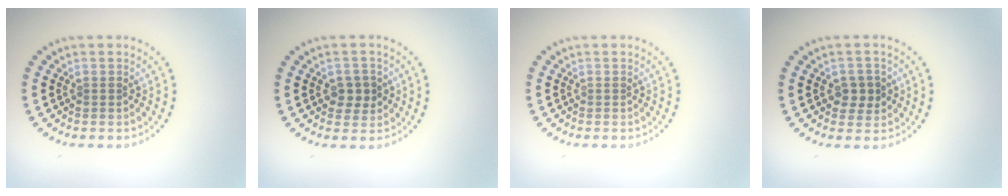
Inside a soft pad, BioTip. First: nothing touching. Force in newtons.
{"total": 2.2, "press": 2.2, "slide": 0.6}
{"total": 0.0}
{"total": 2.2, "press": 2.2, "slide": 0.6}